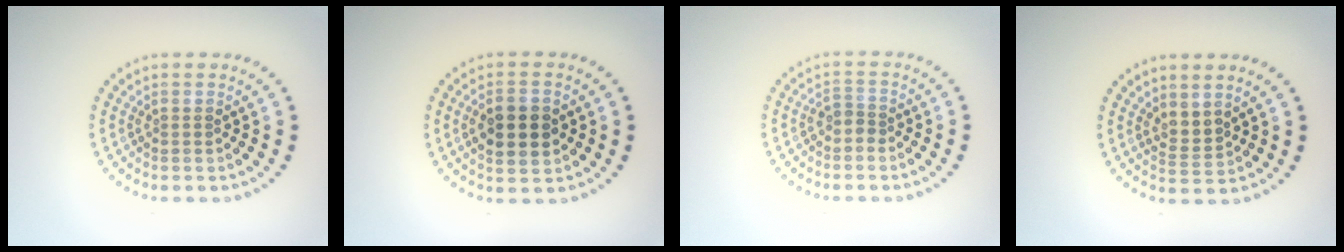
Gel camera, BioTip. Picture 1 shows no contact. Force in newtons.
{"total": 4.1, "press": 4.1, "slide": 0.3}
{"total": 1.3, "press": 1.0, "slide": 0.9}
{"total": 1.8, "press": 1.3, "slide": 1.3}